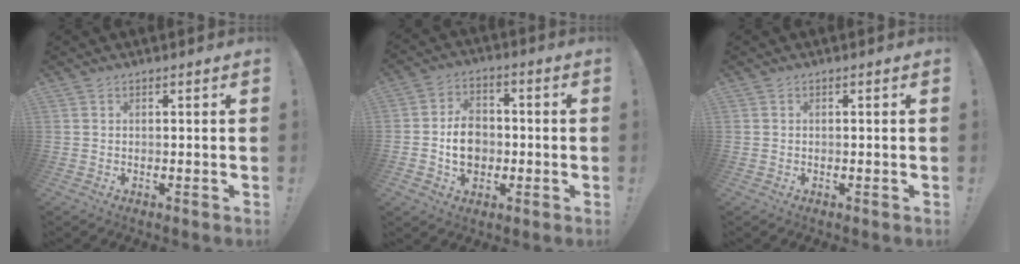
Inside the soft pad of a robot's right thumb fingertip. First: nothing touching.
{"total": 10.1, "force": [-1.3, 8.1, 5.8], "torque": [-0.077, 0.012, -0.021]}
{"total": 0.0}